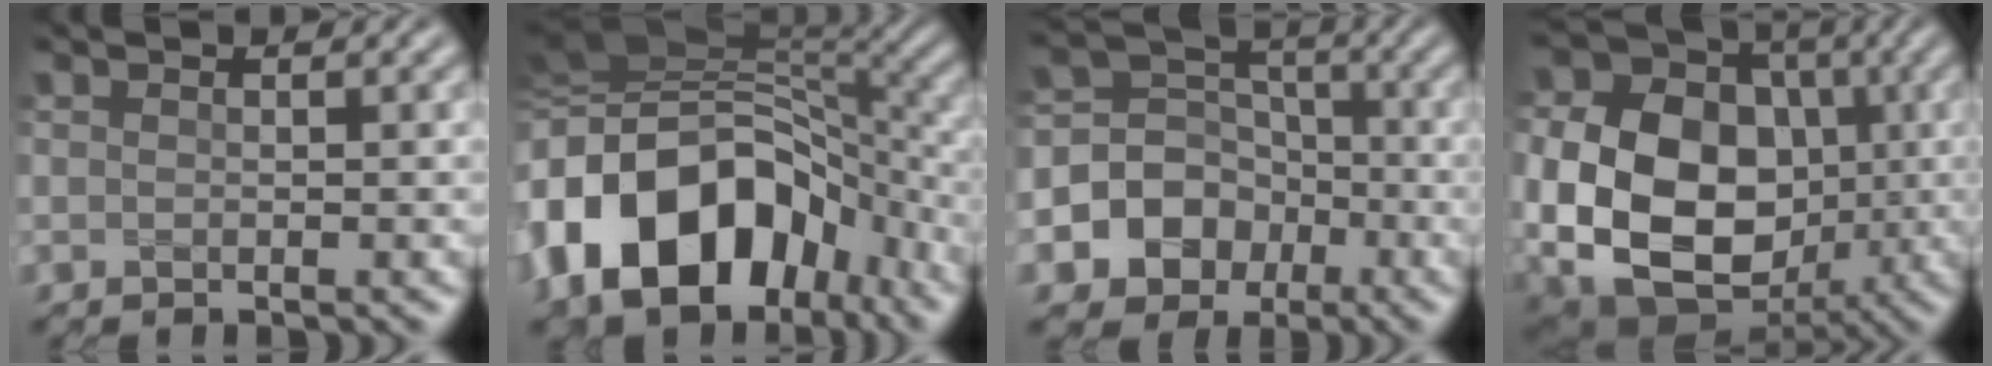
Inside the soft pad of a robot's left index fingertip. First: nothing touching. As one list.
[{"total": 17.0, "force": [-5.2, 12.0, 10.9], "torque": [-0.214, -0.017, -0.089]}, {"total": 8.4, "force": [-3.1, 7.5, 2.4], "torque": [-0.038, 0.010, -0.081]}, {"total": 16.1, "force": [-1.5, 12.9, 9.6], "torque": [-0.193, -0.009, -0.032]}]